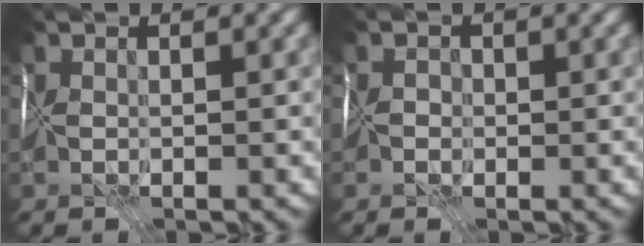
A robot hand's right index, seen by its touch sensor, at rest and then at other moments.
{"total": 1.6, "force": [-0.8, 1.3, 0.3], "torque": [0.018, 0.006, -0.024]}